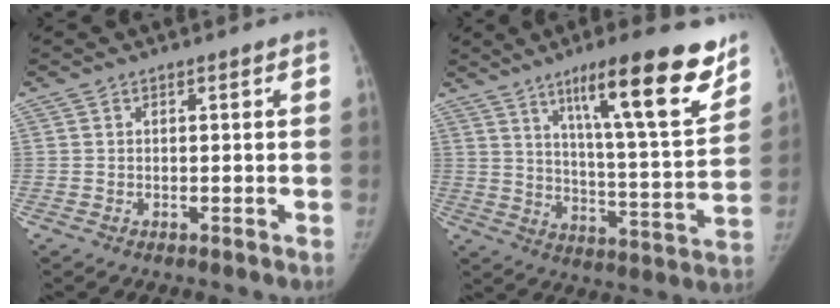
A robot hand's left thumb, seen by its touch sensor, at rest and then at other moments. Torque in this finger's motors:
{"motor_torque": [1.15, -0.13, 1.44, -1.30, 0.44]}